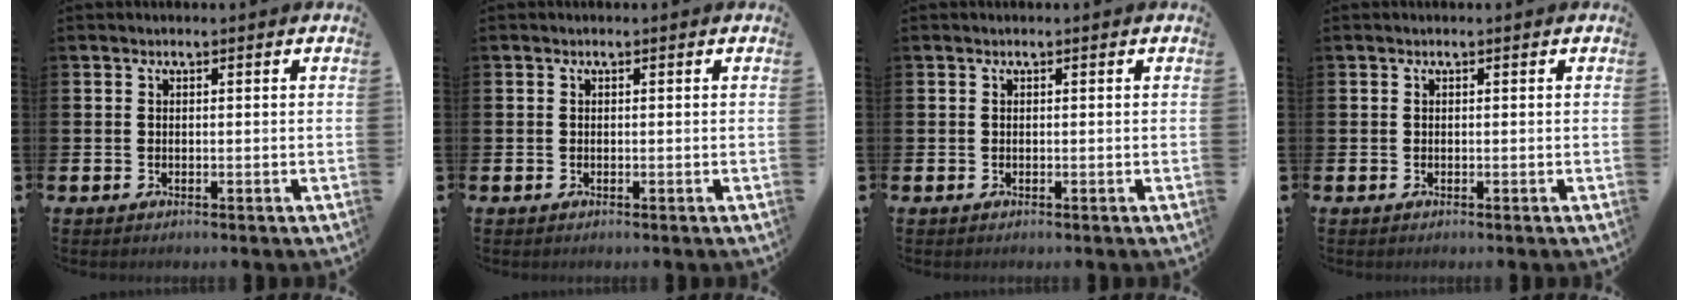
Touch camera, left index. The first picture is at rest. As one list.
[{"total": 0.0}, {"total": 0.0}, {"total": 0.0}]